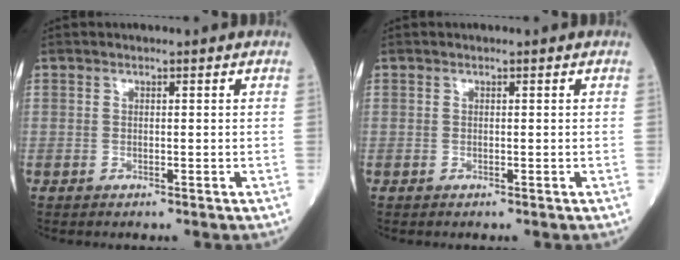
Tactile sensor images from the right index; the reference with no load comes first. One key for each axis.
{"total": 0.0}